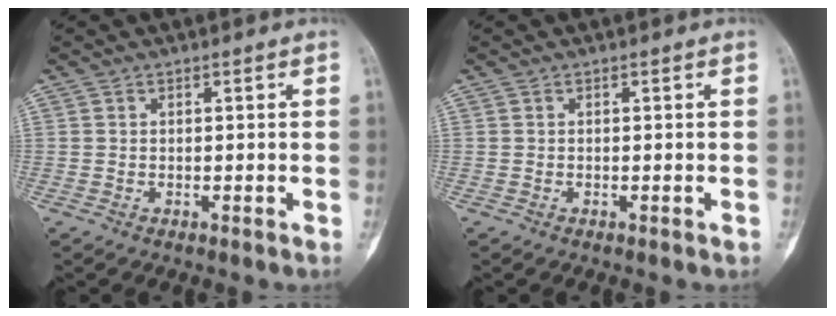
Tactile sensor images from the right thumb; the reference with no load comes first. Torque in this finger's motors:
{"motor_torque": [0.36, 0.12, 0.09, -0.06, 0.12]}